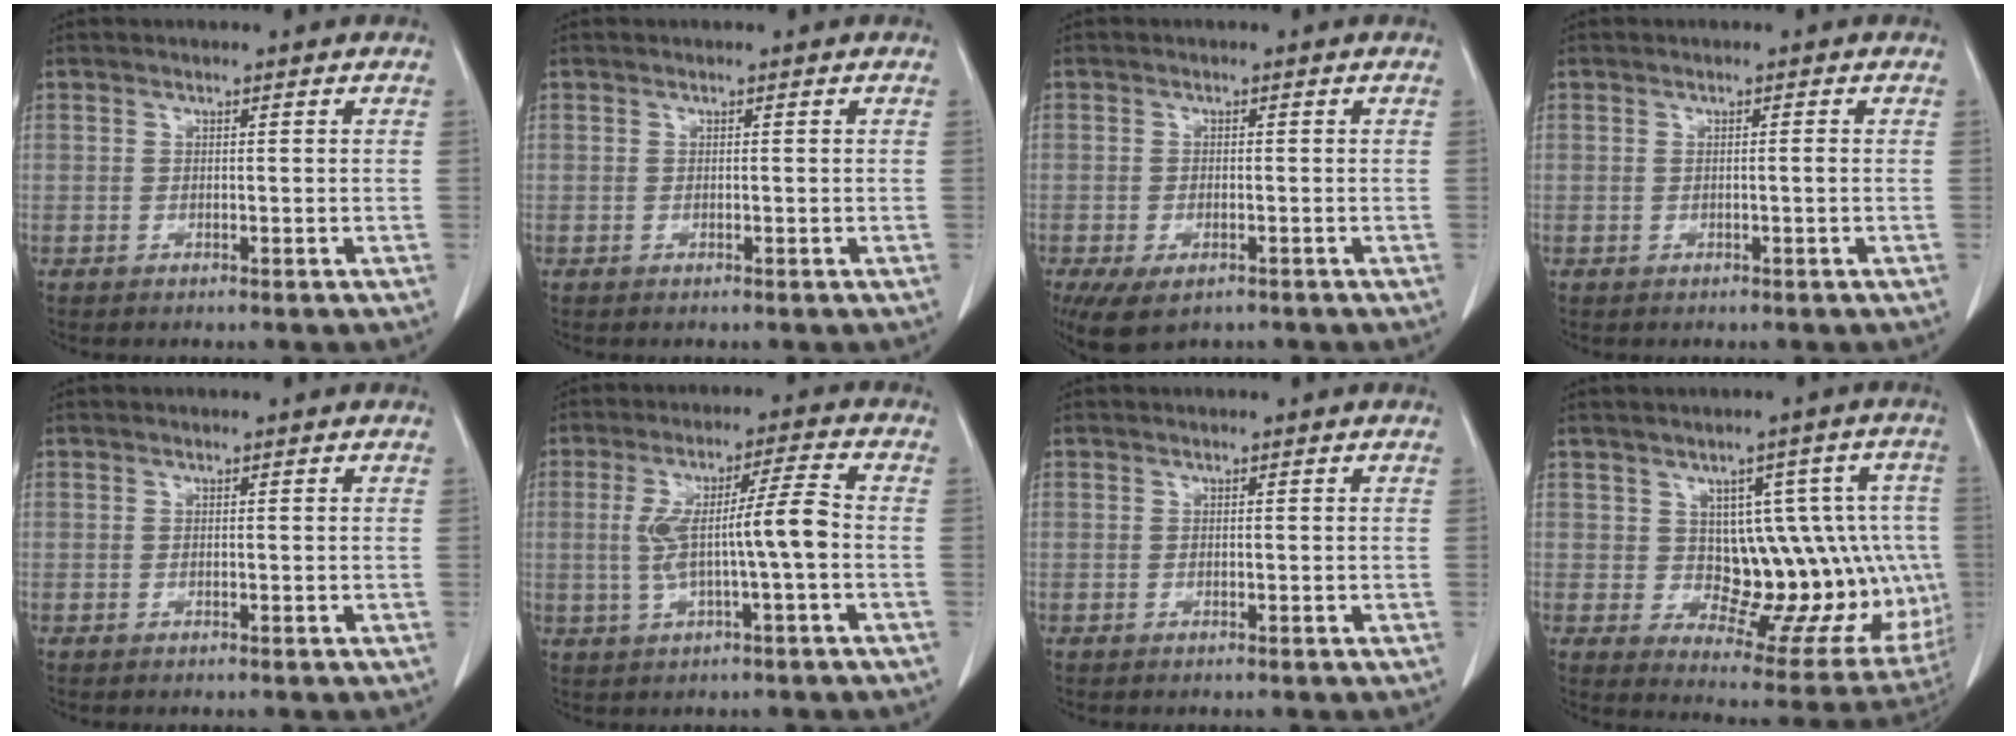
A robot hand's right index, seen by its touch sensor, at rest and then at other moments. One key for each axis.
{"total": 0.0}
{"total": 6.6, "fx": -4.1, "fy": 3.2, "fz": 4.0, "tx": -0.073, "ty": -0.011, "tz": -0.065}
{"total": 0.7, "fx": -0.1, "fy": 0.0, "fz": 0.7, "tx": -0.014, "ty": -0.001, "tz": 0.001}
{"total": 0.0}
{"total": 8.4, "fx": -0.8, "fy": 0.1, "fz": 8.3, "tx": -0.157, "ty": 0.017, "tz": -0.012}
{"total": 0.0}
{"total": 14.3, "fx": 0.6, "fy": 7.9, "fz": 11.9, "tx": -0.123, "ty": 0.023, "tz": 0.026}